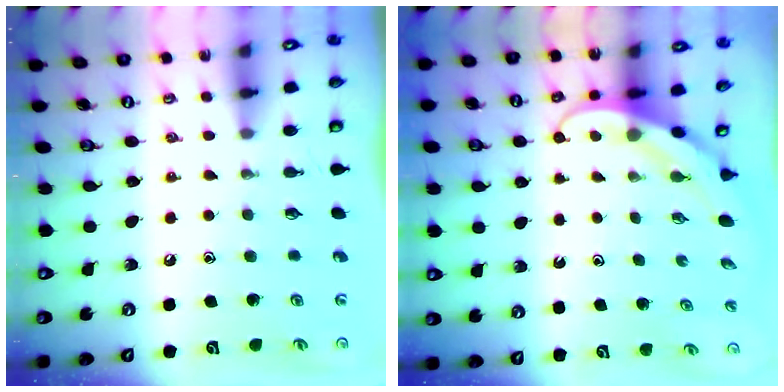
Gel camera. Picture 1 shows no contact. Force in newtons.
{"total": 3.8, "press": 3.8, "slide": 0.3}